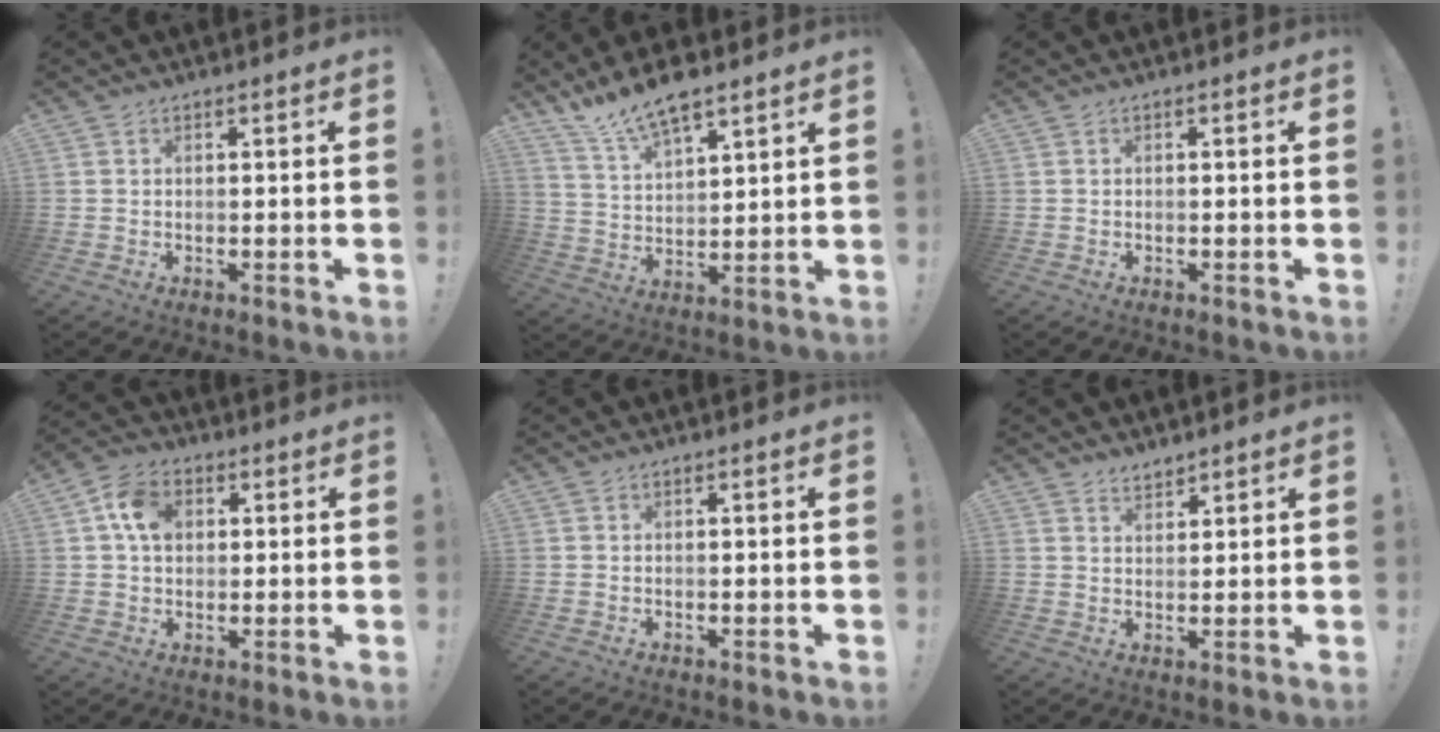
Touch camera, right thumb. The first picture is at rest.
{"total": 10.9, "force": [9.2, 2.9, 5.2], "torque": [-0.109, -0.054, 0.169]}
{"total": 0.0}
{"total": 9.0, "force": [2.5, 6.7, 5.4], "torque": [-0.090, 0.012, 0.050]}
{"total": 0.0}
{"total": 3.0, "force": [2.8, 1.0, 0.2], "torque": [-0.003, -0.019, 0.053]}